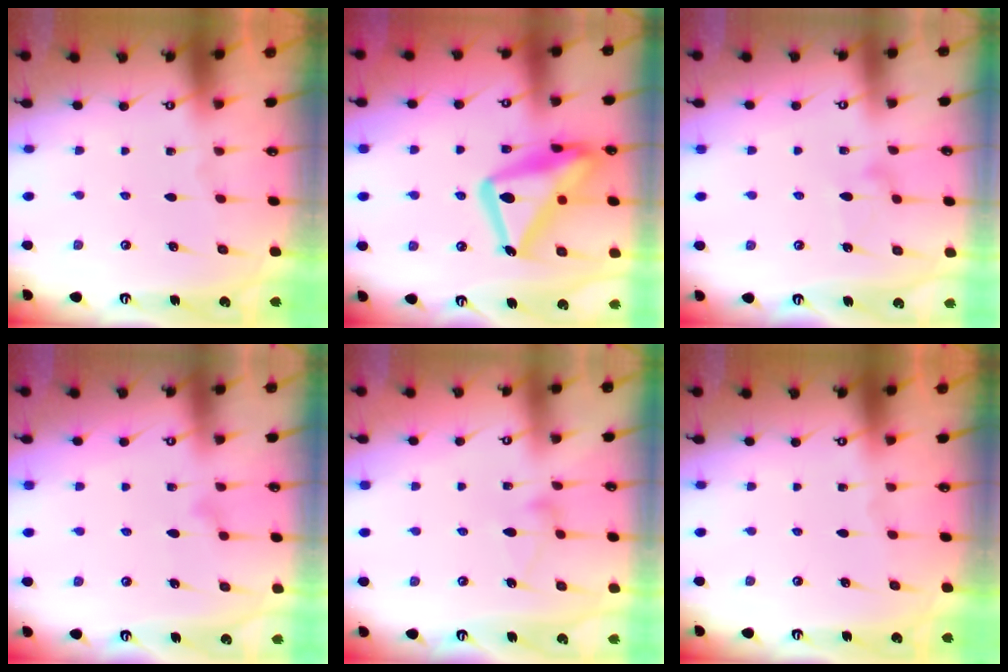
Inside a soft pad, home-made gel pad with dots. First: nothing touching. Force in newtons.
{"total": 21.3, "press": 21.3, "slide": 1.7}
{"total": 8.1, "press": 8.0, "slide": 0.4}
{"total": 8.0, "press": 8.0, "slide": 0.5}
{"total": 6.2, "press": 6.2, "slide": 0.3}
{"total": 0.0}